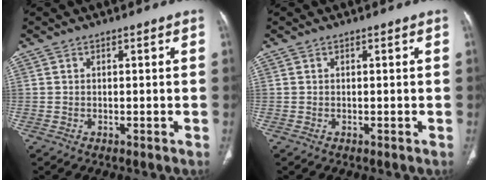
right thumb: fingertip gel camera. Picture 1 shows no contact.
{"total": 0.0}